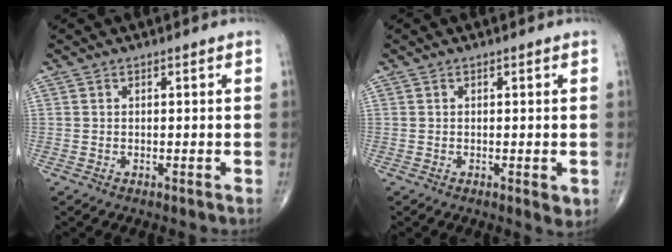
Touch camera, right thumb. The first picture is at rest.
{"total": 1.9, "force": [-0.4, 0.7, 1.7], "torque": [-0.018, -0.004, -0.005]}